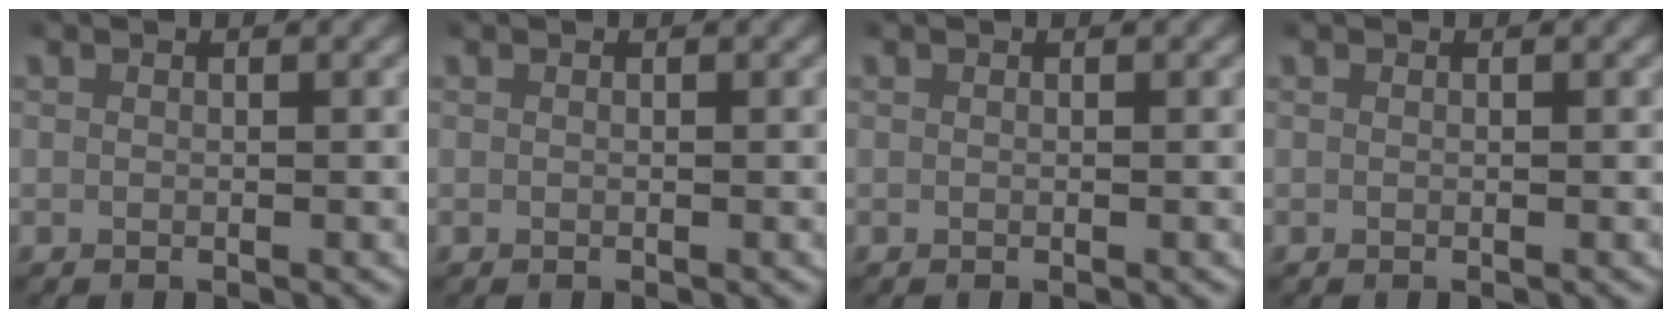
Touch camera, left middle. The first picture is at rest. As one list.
[{"total": 0.0}, {"total": 0.0}, {"total": 0.0}]